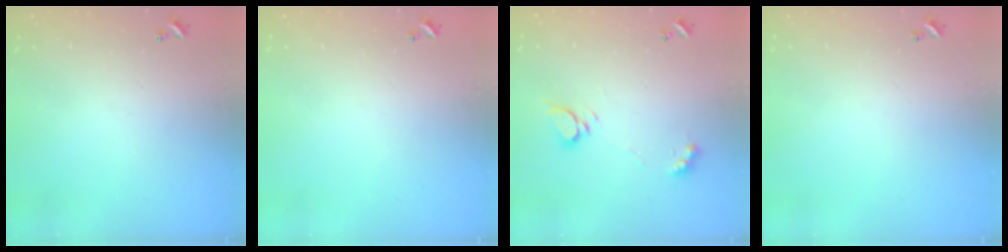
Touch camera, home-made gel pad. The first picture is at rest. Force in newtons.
{"total": 0.0}
{"total": 4.9, "press": 4.9, "slide": 0.6}
{"total": 0.0}